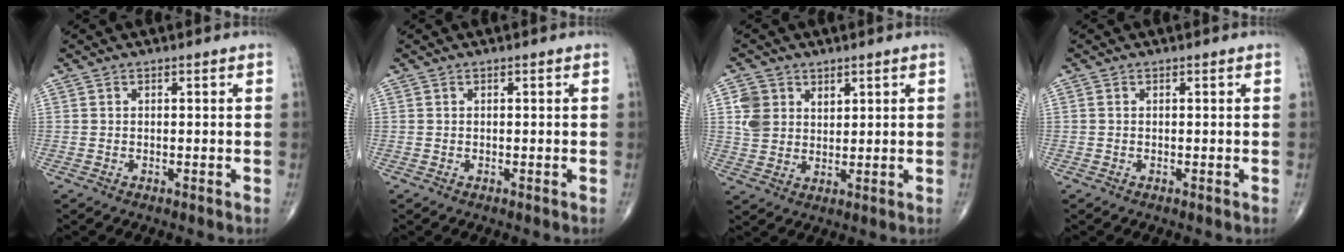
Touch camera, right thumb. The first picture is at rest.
{"total": 0.0}
{"total": 5.9, "force": [2.5, 4.8, 2.4], "torque": [-0.024, -0.013, 0.051]}
{"total": 0.0}